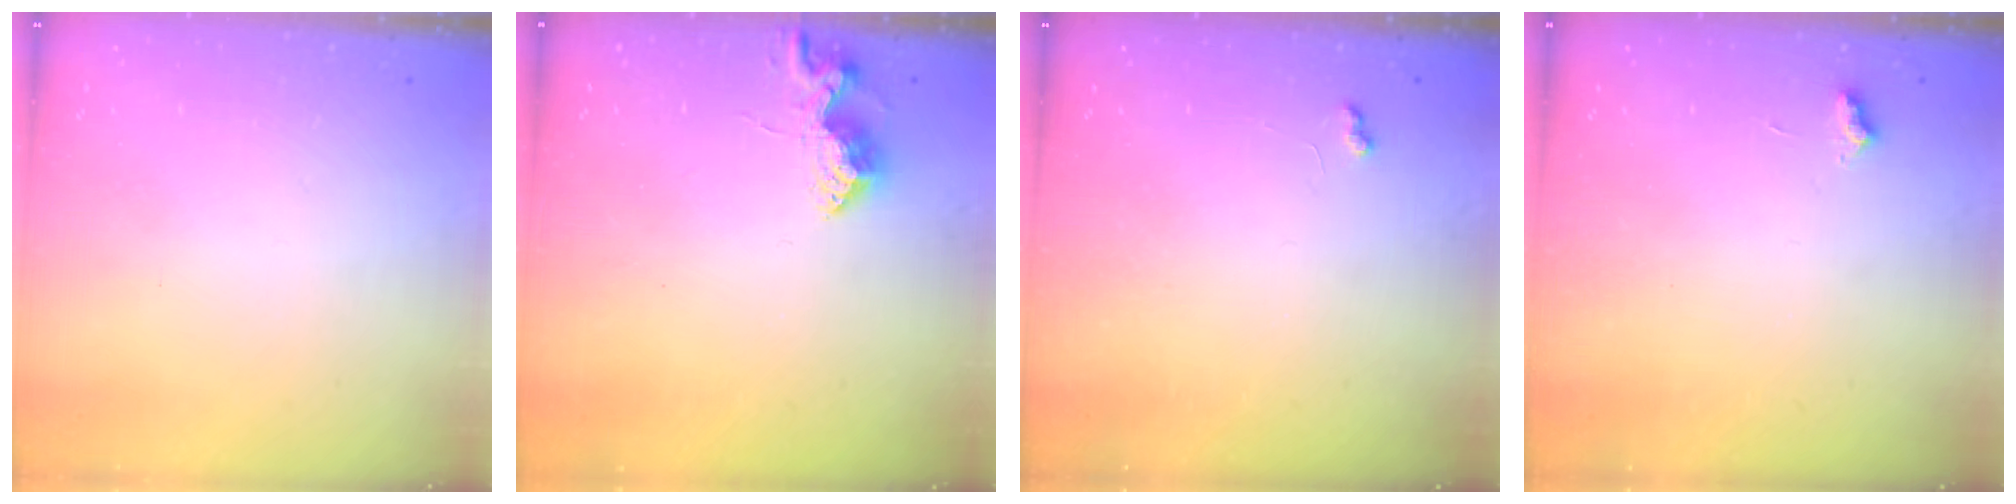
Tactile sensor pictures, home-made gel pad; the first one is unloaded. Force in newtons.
{"total": 8.2, "press": 8.2, "slide": 0.4}
{"total": 2.9, "press": 2.8, "slide": 0.5}
{"total": 2.7, "press": 2.7, "slide": 0.4}